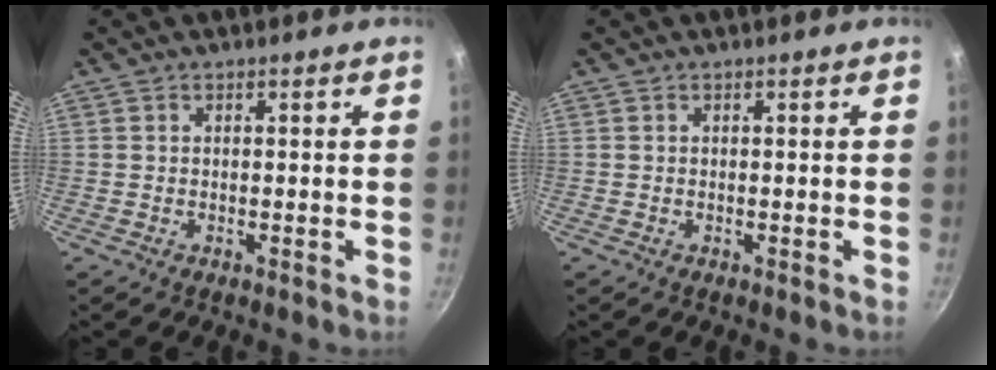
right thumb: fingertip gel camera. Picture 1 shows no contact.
{"total": 0.0}